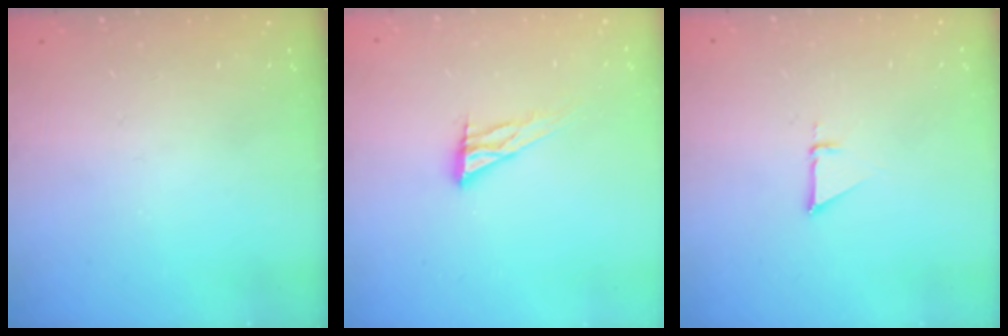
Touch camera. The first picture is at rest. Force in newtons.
{"total": 9.2, "press": 9.1, "slide": 0.7}
{"total": 3.1, "press": 3.1, "slide": 0.2}